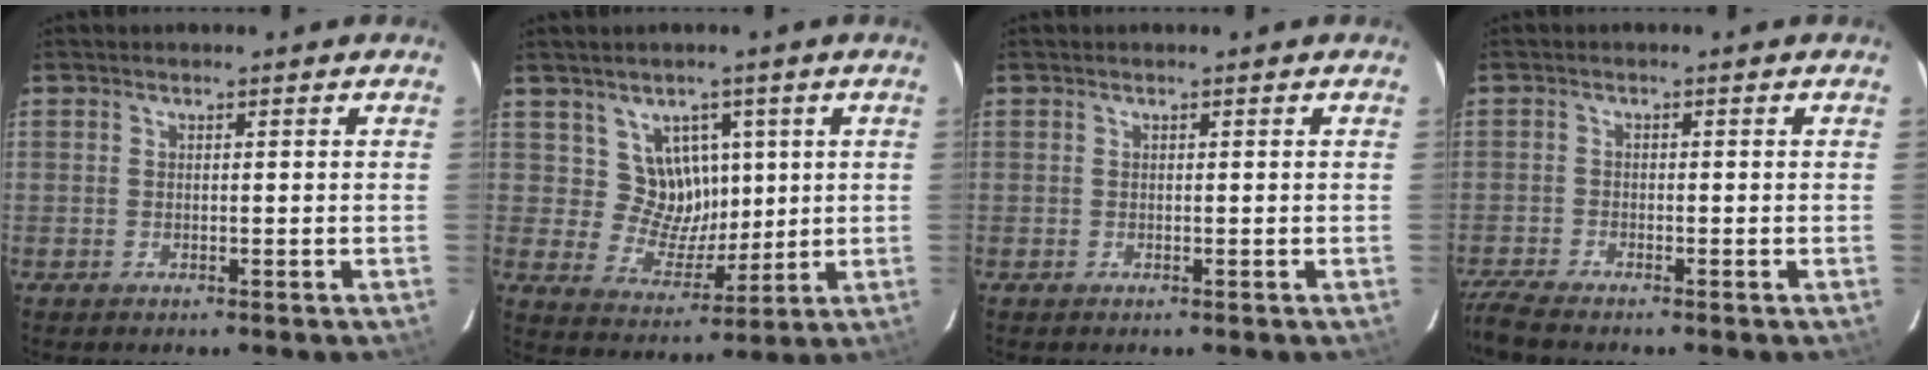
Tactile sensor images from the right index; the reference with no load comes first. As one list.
[{"total": 8.0, "force": [3.0, 7.1, 2.1], "torque": [-0.032, 0.002, 0.062]}, {"total": 0.0}, {"total": 4.5, "force": [-4.1, 0.2, 1.8], "torque": [-0.056, -0.017, -0.080]}]